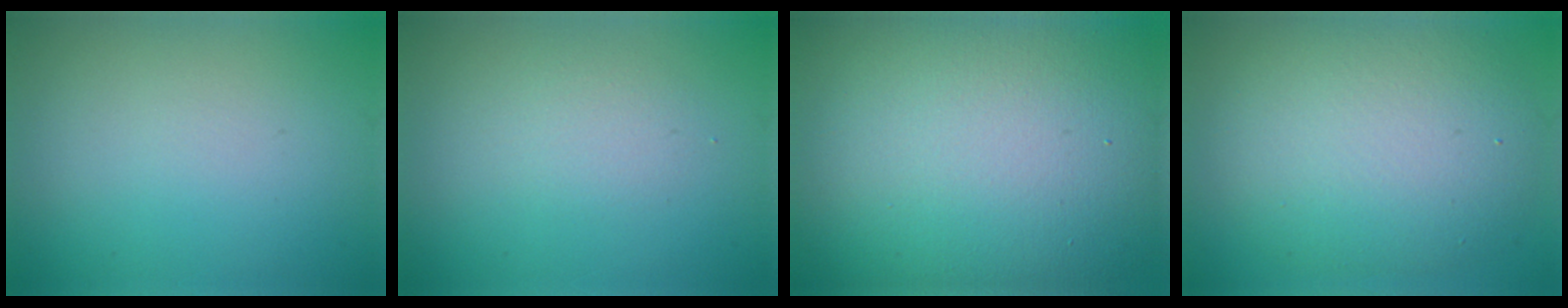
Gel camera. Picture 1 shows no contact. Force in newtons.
{"total": 1.6, "press": 1.6, "slide": 0.1}
{"total": 20.6, "press": 20.6, "slide": 1.1}
{"total": 8.9, "press": 8.9, "slide": 0.6}